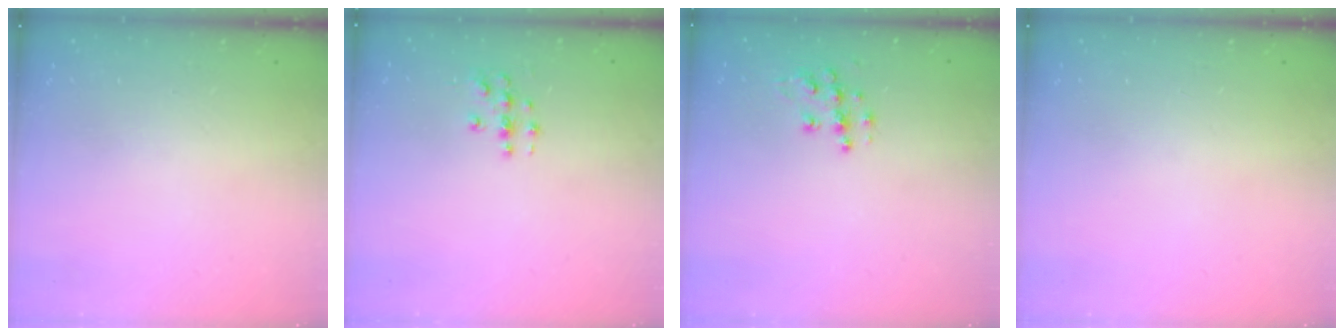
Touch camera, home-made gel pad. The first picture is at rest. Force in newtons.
{"total": 3.3, "press": 3.3, "slide": 0.2}
{"total": 9.9, "press": 9.9, "slide": 0.7}
{"total": 0.0}